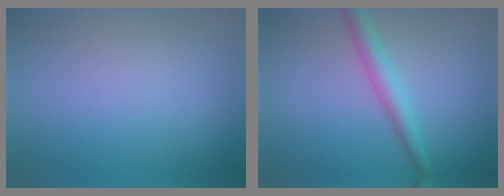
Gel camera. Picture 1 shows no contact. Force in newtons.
{"total": 2.7, "press": 2.7, "slide": 0.1}